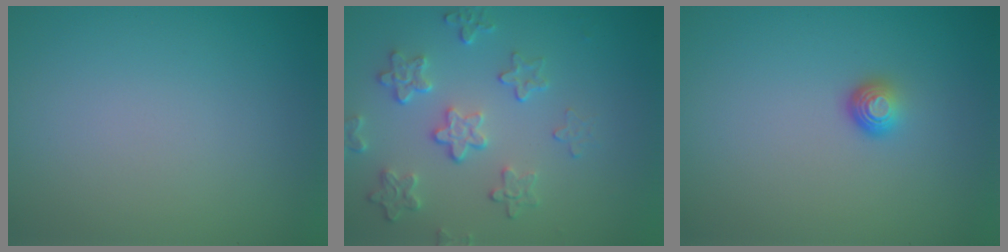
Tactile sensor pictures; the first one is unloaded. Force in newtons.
{"total": 4.1, "press": 3.3, "slide": 2.5}
{"total": 1.6, "press": 1.0, "slide": 1.3}